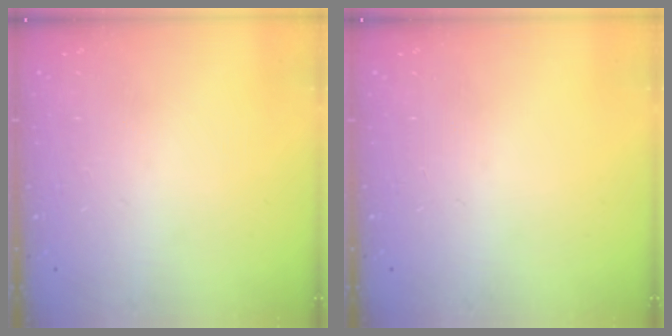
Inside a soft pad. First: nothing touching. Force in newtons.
{"total": 0.0}